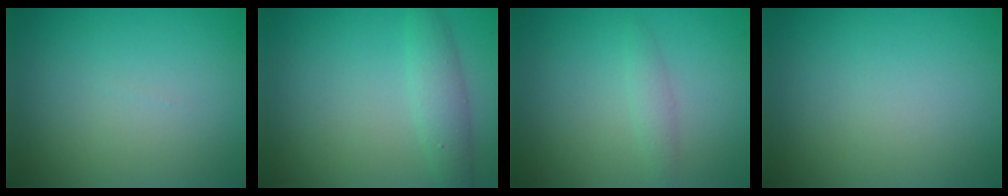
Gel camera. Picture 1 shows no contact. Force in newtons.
{"total": 2.4, "press": 2.4, "slide": 0.1}
{"total": 1.2, "press": 1.2, "slide": 0.0}
{"total": 0.0}